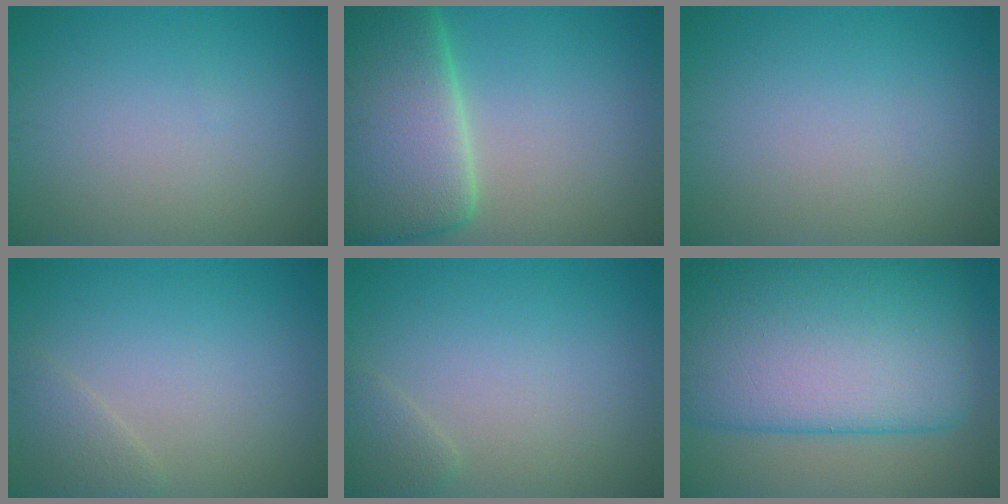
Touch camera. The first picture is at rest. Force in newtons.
{"total": 12.5, "press": 12.5, "slide": 0.7}
{"total": 0.0}
{"total": 1.6, "press": 1.6, "slide": 0.1}
{"total": 1.3, "press": 1.3, "slide": 0.2}
{"total": 16.4, "press": 16.4, "slide": 0.6}